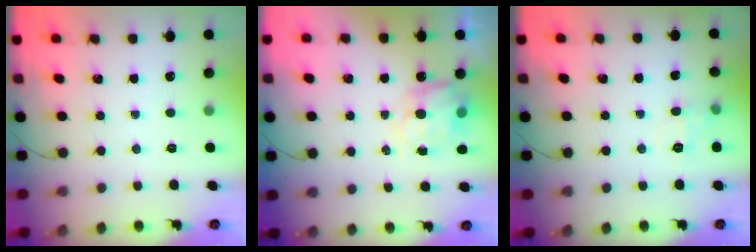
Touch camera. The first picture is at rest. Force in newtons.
{"total": 8.7, "press": 8.6, "slide": 0.7}
{"total": 6.4, "press": 6.2, "slide": 1.9}